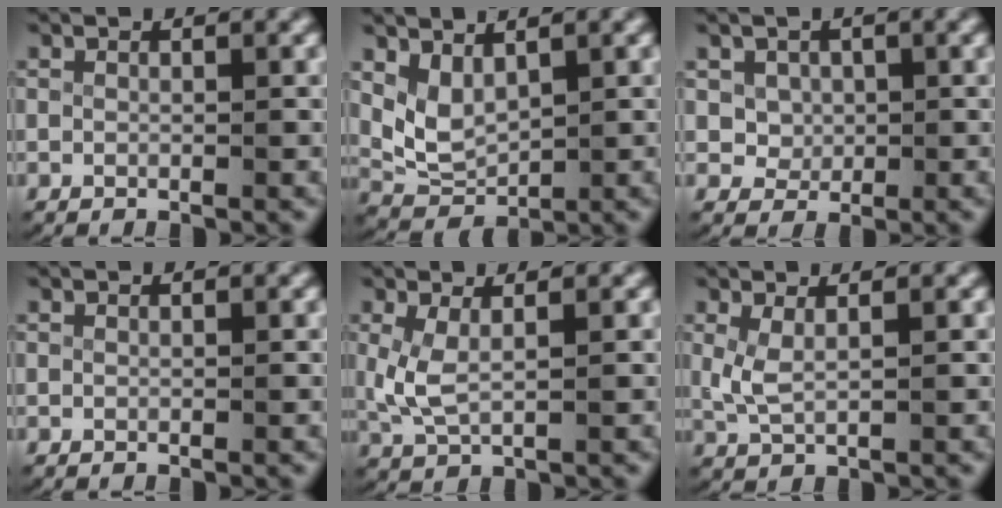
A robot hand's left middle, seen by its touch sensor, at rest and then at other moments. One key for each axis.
{"total": 5.6, "fx": 0.9, "fy": 4.7, "fz": 2.9, "tx": -0.082, "ty": -0.019, "tz": 0.023}
{"total": 2.0, "fx": 0.4, "fy": 1.8, "fz": 0.6, "tx": -0.016, "ty": -0.010, "tz": 0.018}
{"total": 0.0}
{"total": 3.0, "fx": 0.4, "fy": 1.7, "fz": 2.5, "tx": -0.073, "ty": -0.013, "tz": 0.020}
{"total": 2.2, "fx": 0.5, "fy": 1.1, "fz": 1.8, "tx": -0.055, "ty": -0.011, "tz": 0.021}